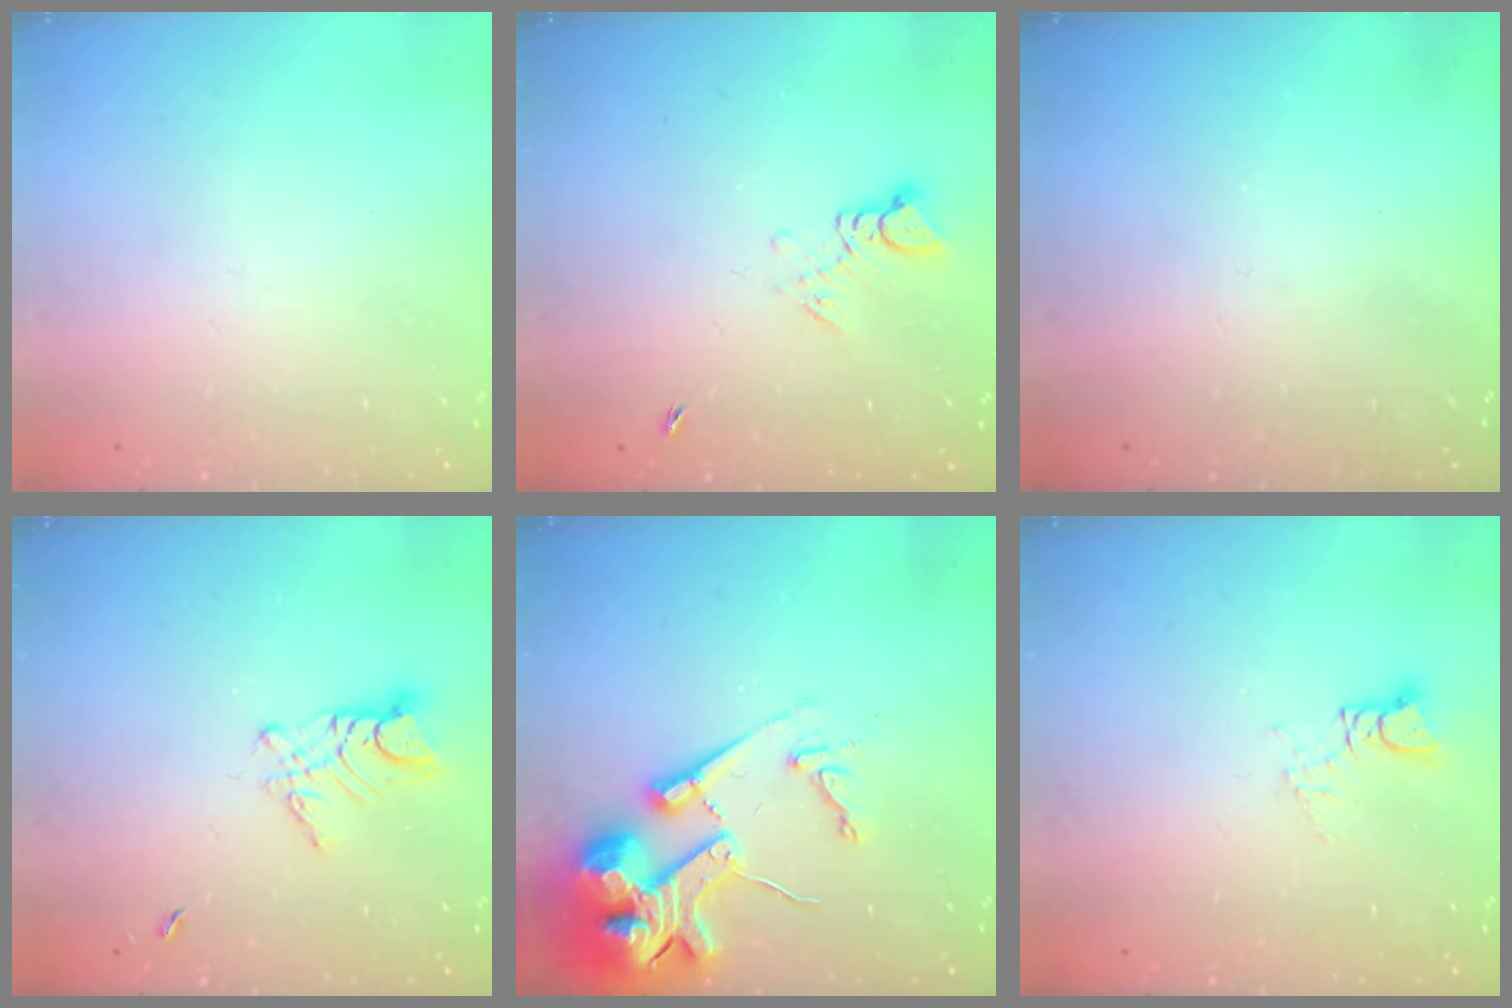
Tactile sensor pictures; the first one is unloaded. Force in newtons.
{"total": 4.4, "press": 4.4, "slide": 0.1}
{"total": 0.0}
{"total": 6.1, "press": 6.1, "slide": 0.5}
{"total": 18.1, "press": 17.9, "slide": 2.7}
{"total": 3.9, "press": 3.9, "slide": 0.2}